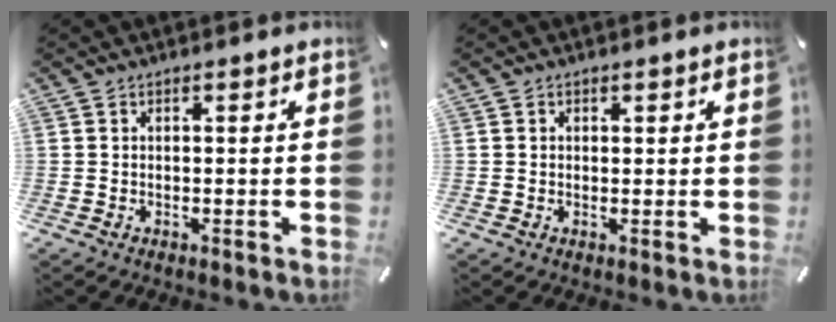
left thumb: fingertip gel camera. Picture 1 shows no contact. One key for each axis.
{"total": 0.9, "fx": 0.3, "fy": 0.9, "fz": 0.2, "tx": 0.005, "ty": 0.001, "tz": 0.004}